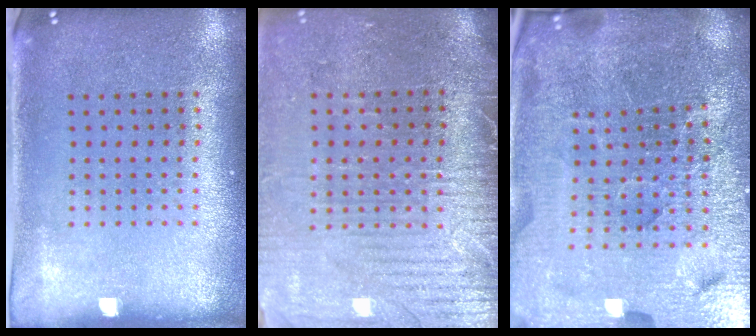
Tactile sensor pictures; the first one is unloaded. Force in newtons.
{"total": 3.6, "press": 3.4, "slide": 1.4}
{"total": 5.9, "press": 5.3, "slide": 2.4}